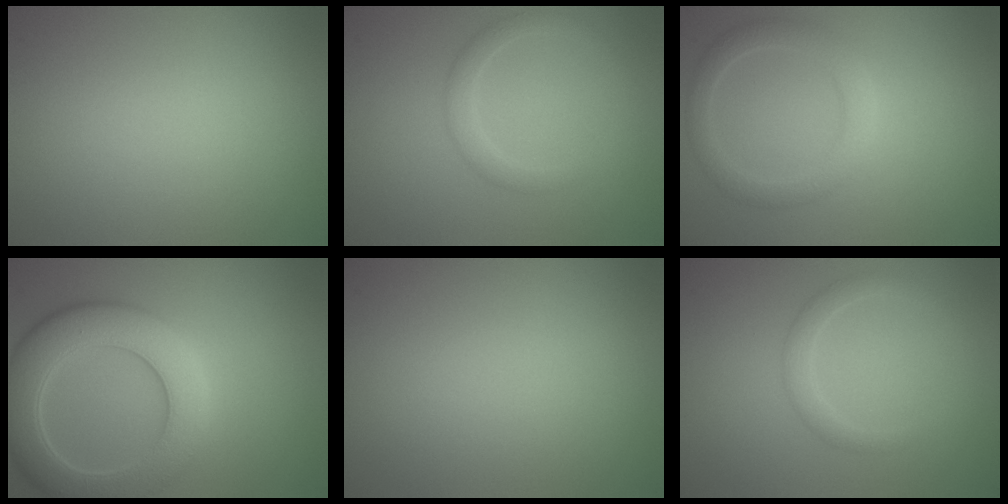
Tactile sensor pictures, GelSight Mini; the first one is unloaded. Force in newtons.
{"total": 1.8, "press": 1.8, "slide": 0.1}
{"total": 2.8, "press": 2.8, "slide": 0.1}
{"total": 7.8, "press": 7.8, "slide": 0.5}
{"total": 0.0}
{"total": 1.8, "press": 1.7, "slide": 0.1}